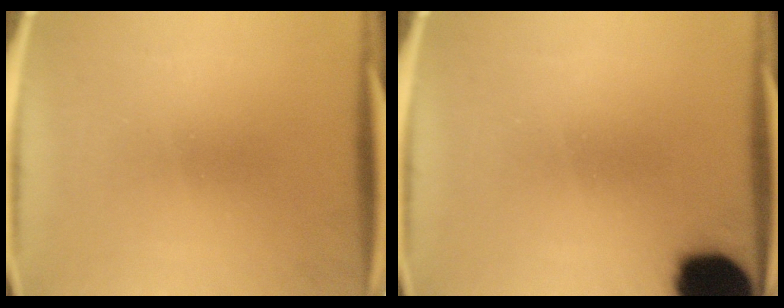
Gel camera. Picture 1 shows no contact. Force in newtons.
{"total": 17.5}